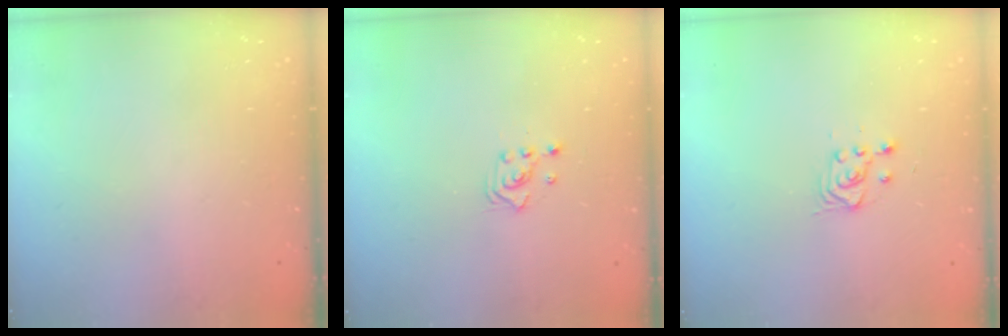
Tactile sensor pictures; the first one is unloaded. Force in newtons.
{"total": 2.5, "press": 2.5, "slide": 0.3}
{"total": 3.3, "press": 3.1, "slide": 1.1}